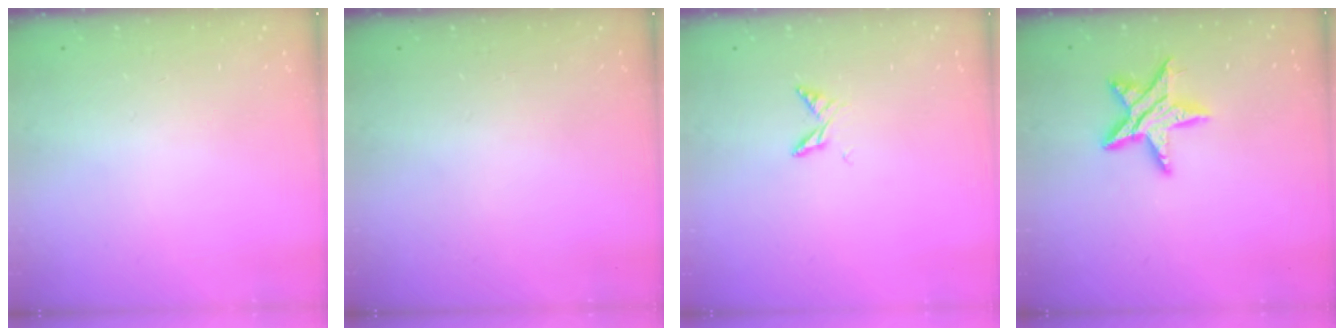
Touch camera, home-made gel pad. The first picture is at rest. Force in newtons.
{"total": 0.0}
{"total": 5.2, "press": 5.2, "slide": 0.6}
{"total": 11.7, "press": 11.7, "slide": 0.8}